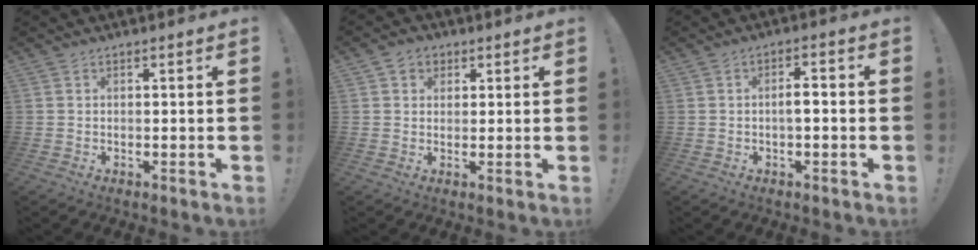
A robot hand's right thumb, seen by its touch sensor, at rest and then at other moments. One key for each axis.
{"total": 3.9, "fx": 1.4, "fy": 3.3, "fz": 1.4, "tx": -0.025, "ty": 0.001, "tz": 0.028}
{"total": 4.2, "fx": -1.0, "fy": 1.2, "fz": 3.9, "tx": -0.062, "ty": 0.007, "tz": -0.022}